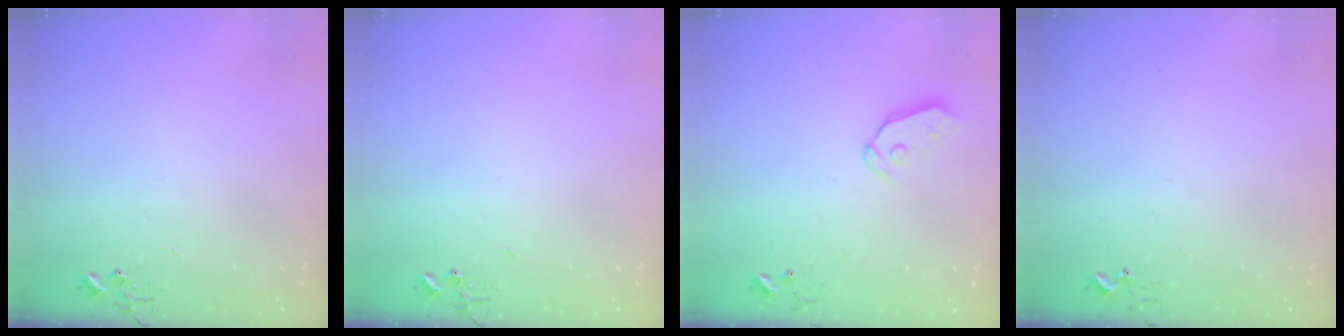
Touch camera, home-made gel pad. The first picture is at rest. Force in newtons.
{"total": 0.0}
{"total": 6.0, "press": 6.0, "slide": 0.5}
{"total": 2.9, "press": 2.9, "slide": 0.3}